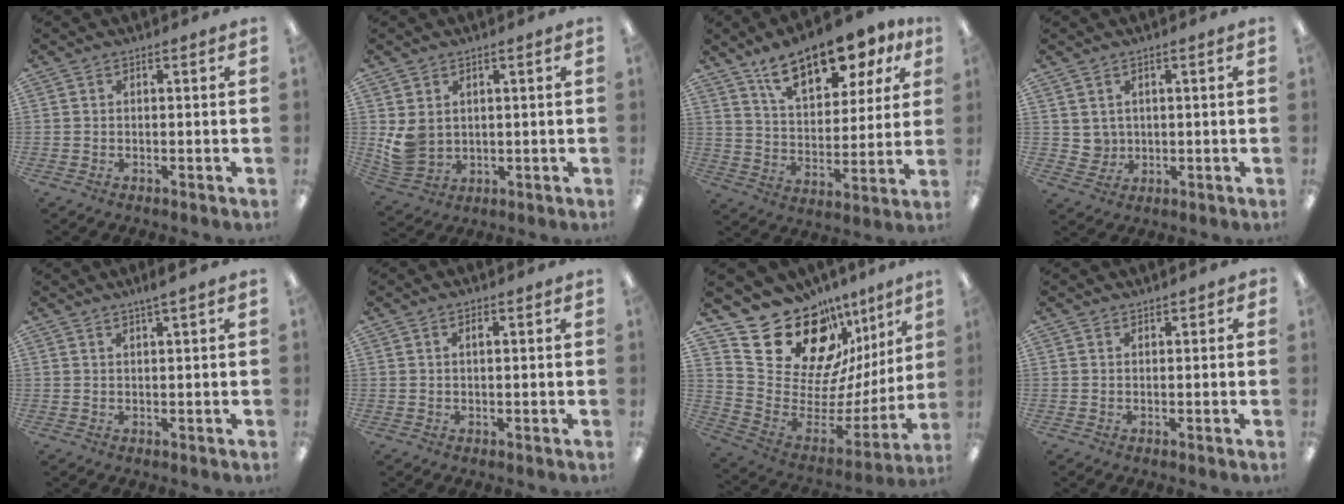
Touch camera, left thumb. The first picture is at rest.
{"total": 5.8, "force": [1.8, 4.8, 2.9], "torque": [-0.064, -0.004, 0.038]}
{"total": 16.6, "force": [11.4, 7.6, 9.4], "torque": [-0.147, -0.050, 0.196]}
{"total": 3.3, "force": [1.9, 2.8, 0.1], "torque": [-0.005, -0.006, 0.034]}
{"total": 2.3, "force": [1.7, -0.1, 1.5], "torque": [-0.031, -0.001, 0.030]}
{"total": 1.4, "force": [0.7, 0.5, 1.1], "torque": [-0.016, 0.000, 0.010]}
{"total": 23.3, "force": [17.1, 12.0, 10.3], "torque": [-0.155, -0.134, 0.324]}
{"total": 1.0, "force": [0.8, 0.5, 0.2], "torque": [-0.004, 0.001, 0.016]}